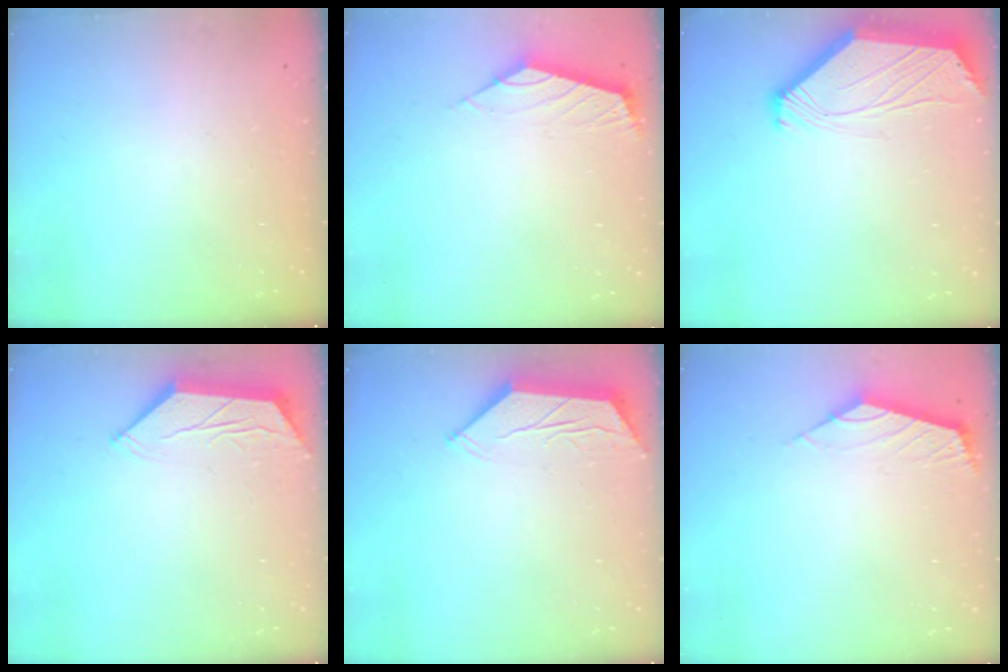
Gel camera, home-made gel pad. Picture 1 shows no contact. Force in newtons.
{"total": 2.5, "press": 2.4, "slide": 0.6}
{"total": 2.4, "press": 2.4, "slide": 0.6}
{"total": 3.6, "press": 3.5, "slide": 0.5}
{"total": 3.3, "press": 3.3, "slide": 0.4}
{"total": 2.5, "press": 2.4, "slide": 0.6}